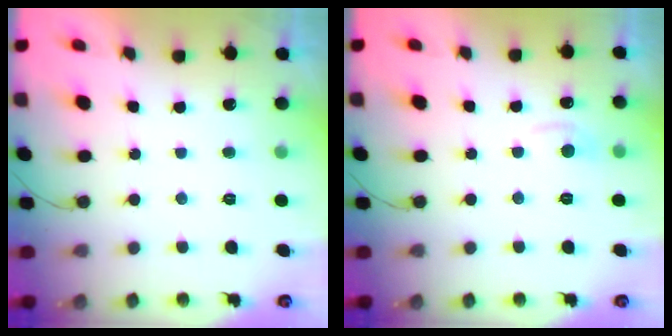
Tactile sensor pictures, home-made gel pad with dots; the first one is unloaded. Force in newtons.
{"total": 5.4, "press": 5.4, "slide": 0.7}